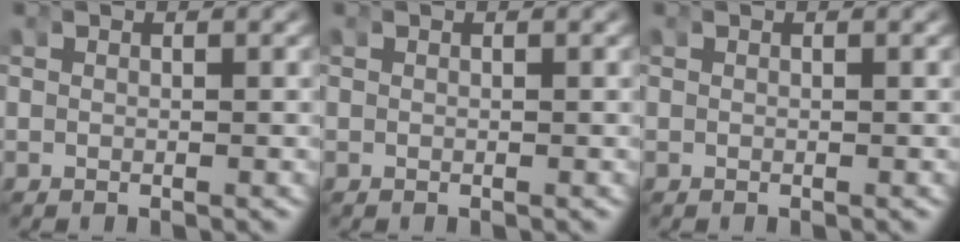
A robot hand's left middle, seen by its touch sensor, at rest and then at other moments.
{"total": 0.0}
{"total": 0.0}